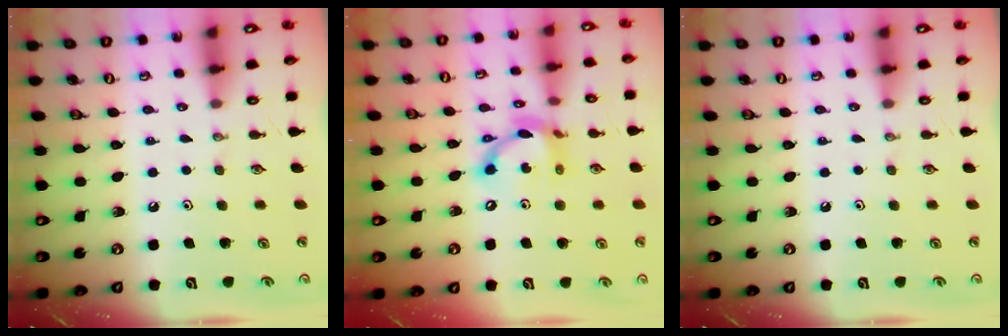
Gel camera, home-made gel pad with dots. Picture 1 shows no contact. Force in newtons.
{"total": 12.5, "press": 12.4, "slide": 1.2}
{"total": 0.0}